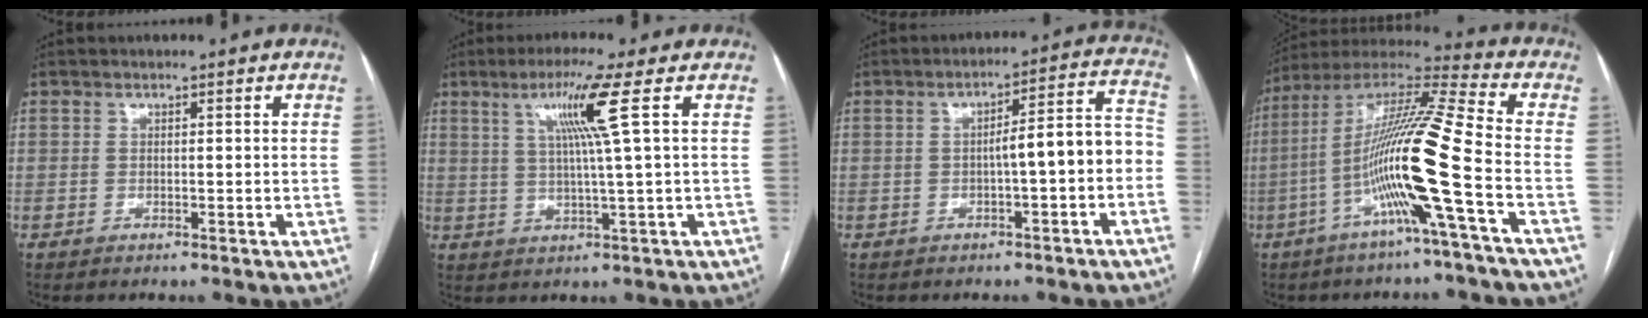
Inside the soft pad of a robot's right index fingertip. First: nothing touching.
{"total": 7.7, "force": [2.8, -2.0, 6.9], "torque": [-0.130, 0.000, 0.056]}
{"total": 7.6, "force": [-1.8, 1.0, 7.3], "torque": [-0.092, 0.038, -0.026]}
{"total": 17.0, "force": [-5.0, -1.6, 16.1], "torque": [-0.303, 0.001, -0.104]}